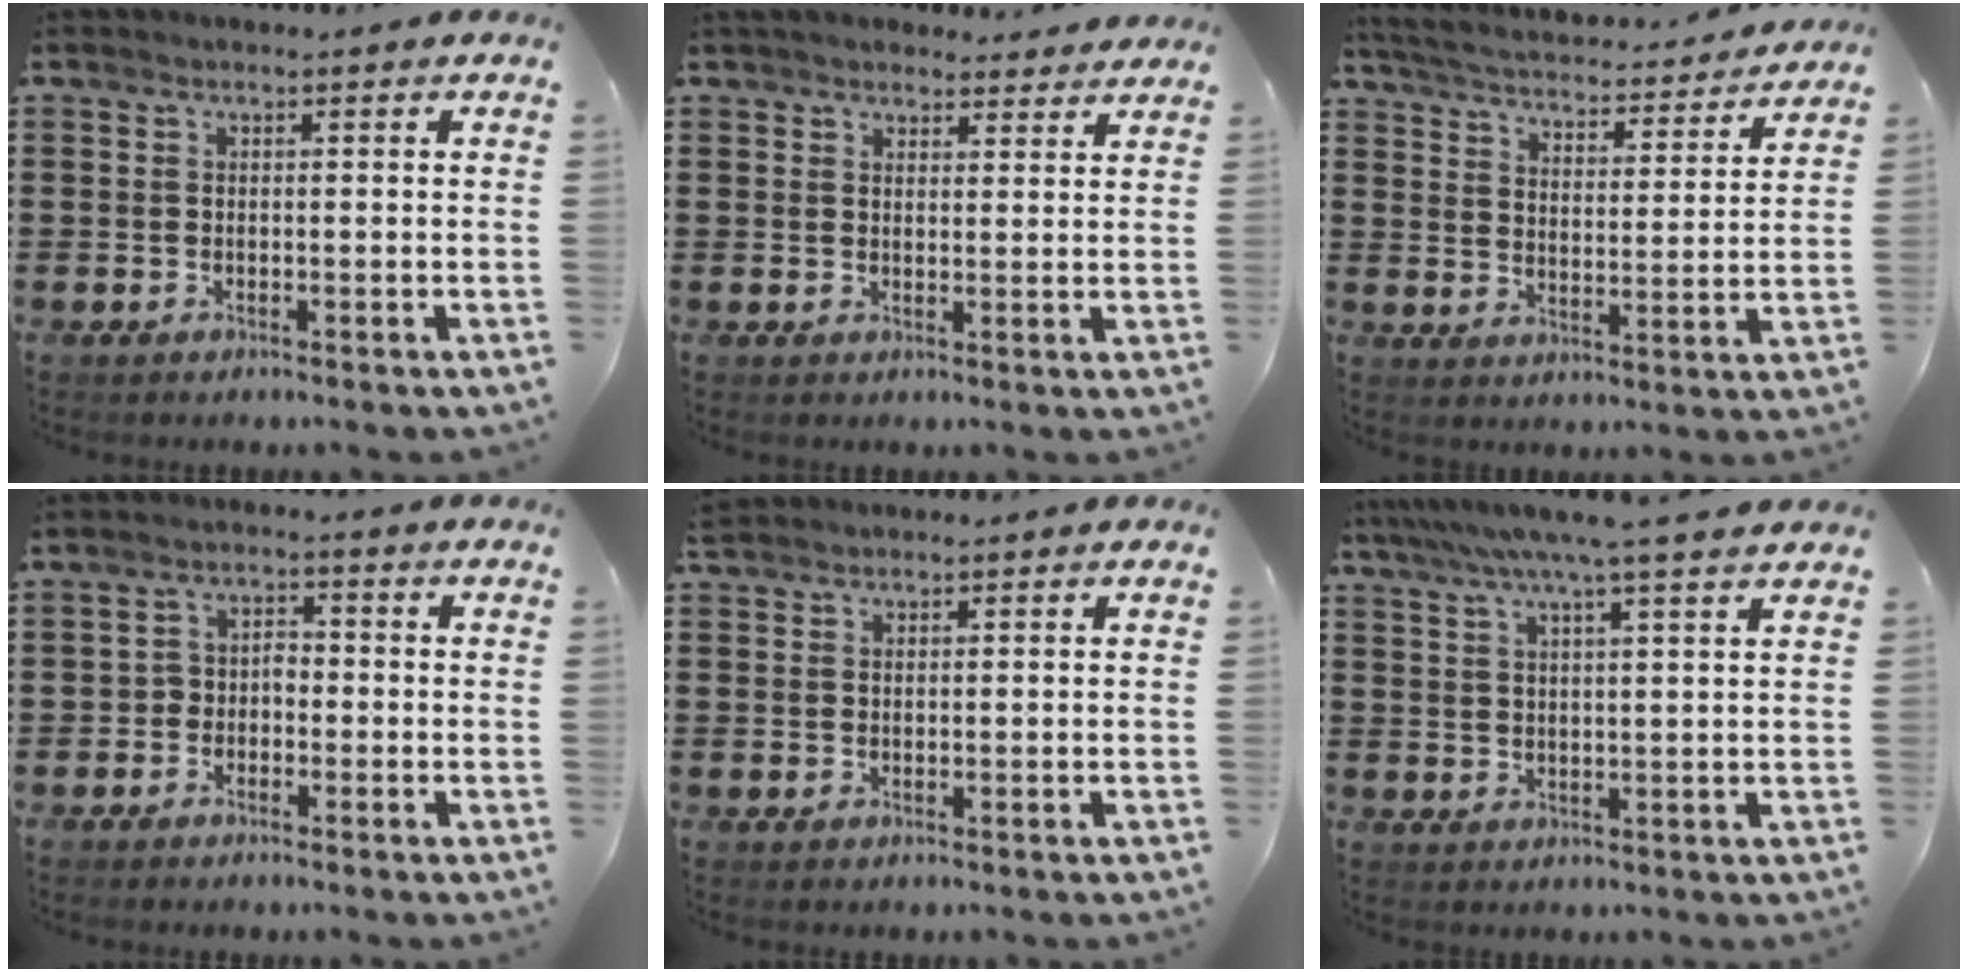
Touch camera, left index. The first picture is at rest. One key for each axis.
{"total": 3.1, "fx": 3.0, "fy": 0.8, "fz": 0.4, "tx": -0.009, "ty": -0.007, "tz": 0.055}
{"total": 3.5, "fx": 3.5, "fy": 0.0, "fz": 0.4, "tx": -0.032, "ty": -0.031, "tz": 0.052}
{"total": 2.4, "fx": -1.7, "fy": 1.6, "fz": 0.6, "tx": -0.019, "ty": 0.010, "tz": -0.041}
{"total": 1.0, "fx": 0.9, "fy": 0.2, "fz": 0.0, "tx": -0.003, "ty": 0.002, "tz": 0.019}
{"total": 6.4, "fx": 5.1, "fy": -0.7, "fz": 3.8, "tx": -0.089, "ty": -0.016, "tz": 0.086}